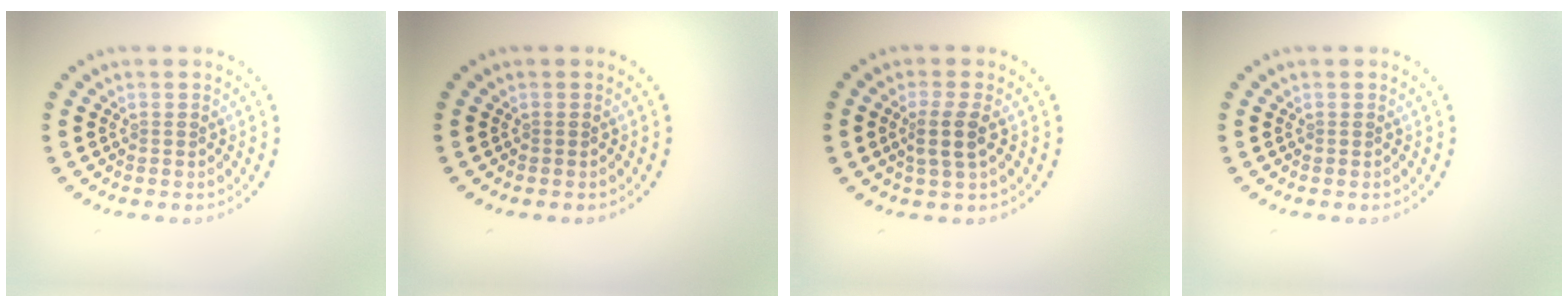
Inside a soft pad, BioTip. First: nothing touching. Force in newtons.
{"total": 0.0}
{"total": 2.3, "press": 1.9, "slide": 1.3}
{"total": 0.0}